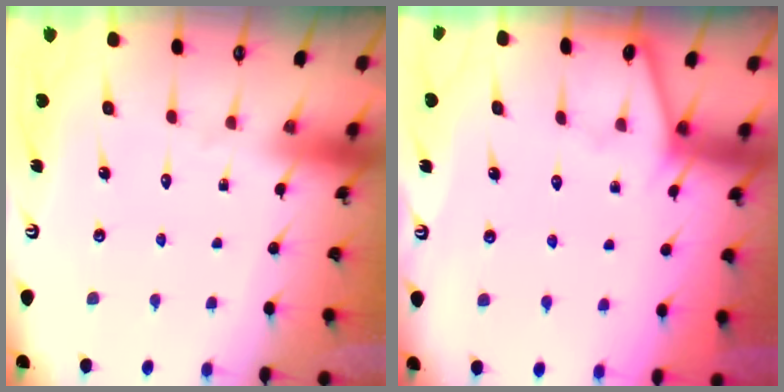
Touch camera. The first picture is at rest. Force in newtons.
{"total": 2.9, "press": 2.9, "slide": 0.3}